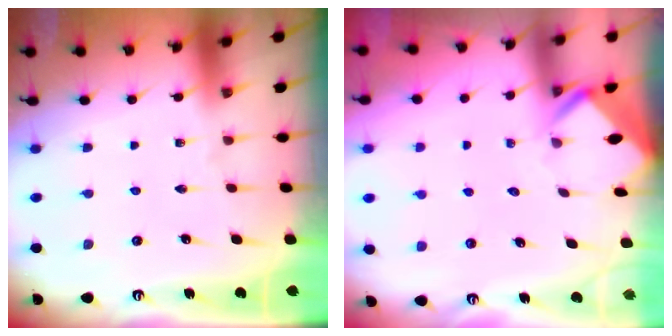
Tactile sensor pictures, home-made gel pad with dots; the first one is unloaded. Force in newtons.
{"total": 2.8, "press": 2.8, "slide": 0.1}